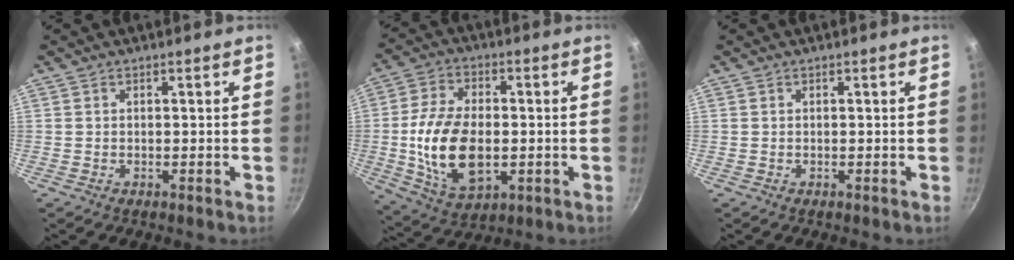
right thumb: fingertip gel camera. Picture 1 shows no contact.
{"total": 16.0, "force": [-1.7, 9.5, 12.8], "torque": [-0.233, 0.008, -0.022]}
{"total": 0.0}